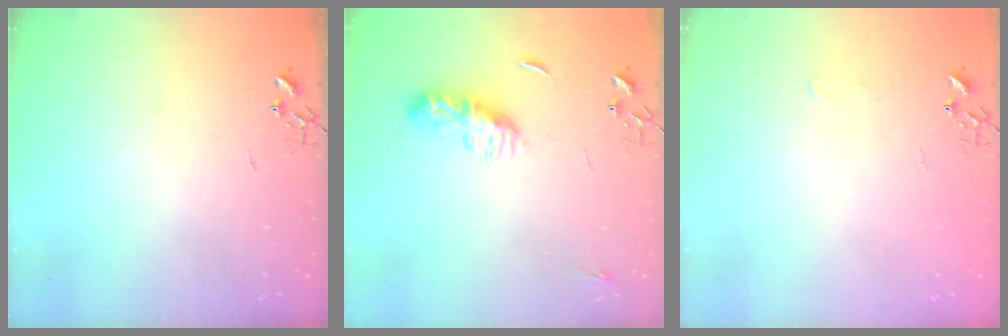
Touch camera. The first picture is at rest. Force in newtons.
{"total": 9.4, "press": 9.4, "slide": 0.3}
{"total": 6.4, "press": 6.4, "slide": 0.8}